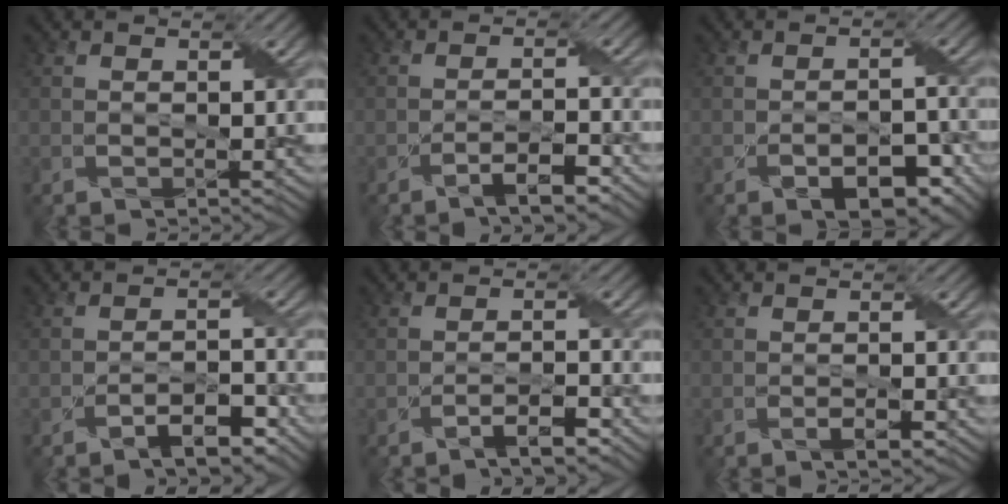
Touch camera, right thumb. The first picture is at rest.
{"total": 3.6, "force": [-2.5, 0.6, 2.5], "torque": [-0.045, 0.009, -0.046]}
{"total": 5.5, "force": [-2.8, 2.9, 3.7], "torque": [-0.051, -0.008, -0.036]}
{"total": 4.3, "force": [-3.1, 1.3, 2.7], "torque": [-0.042, 0.010, -0.051]}
{"total": 3.0, "force": [-2.3, 0.5, 1.9], "torque": [-0.036, 0.009, -0.042]}
{"total": 1.6, "force": [-1.0, 0.3, 1.3], "torque": [-0.022, 0.003, -0.016]}